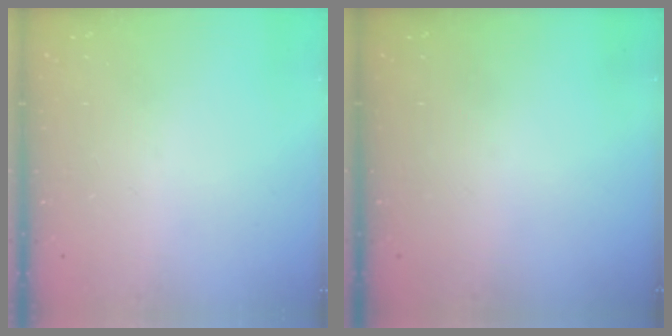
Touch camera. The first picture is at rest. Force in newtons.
{"total": 0.0}